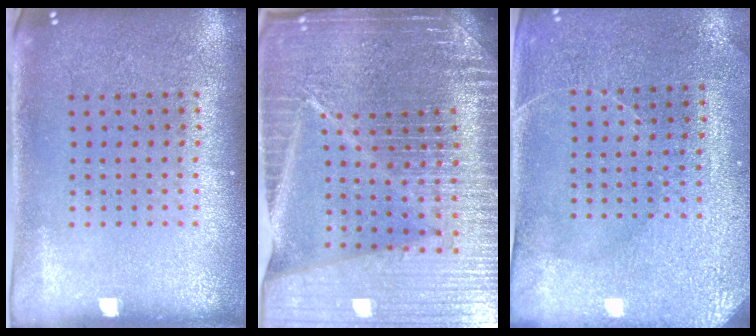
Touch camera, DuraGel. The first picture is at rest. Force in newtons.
{"total": 6.8, "press": 5.9, "slide": 3.5}
{"total": 3.0, "press": 2.9, "slide": 0.6}